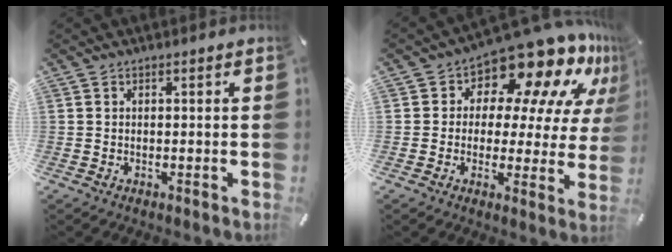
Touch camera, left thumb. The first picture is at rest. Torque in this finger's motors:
{"motor_torque": [2.40, 2.60, 0.64, 0.11, 0.14]}